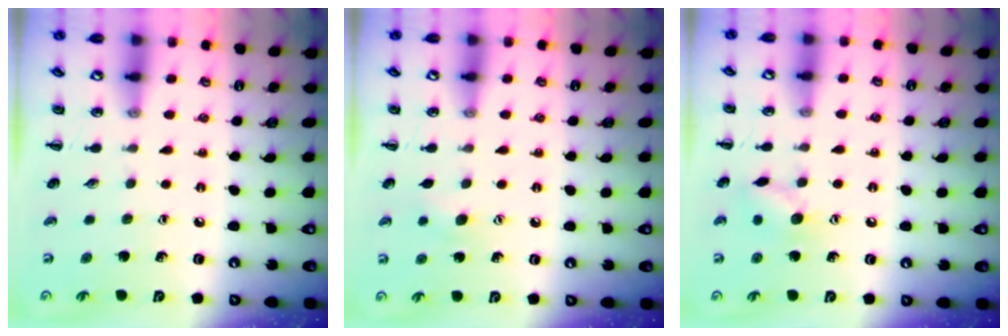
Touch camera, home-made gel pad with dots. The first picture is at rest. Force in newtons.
{"total": 7.0, "press": 6.8, "slide": 1.8}
{"total": 7.9, "press": 7.9, "slide": 1.0}